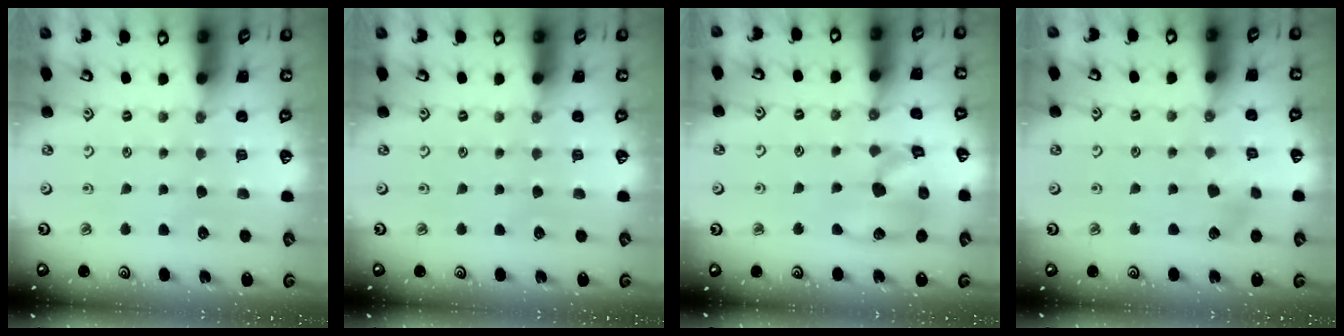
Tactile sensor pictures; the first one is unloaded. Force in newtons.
{"total": 0.0}
{"total": 16.8, "press": 16.6, "slide": 2.5}
{"total": 5.6, "press": 5.6, "slide": 0.3}